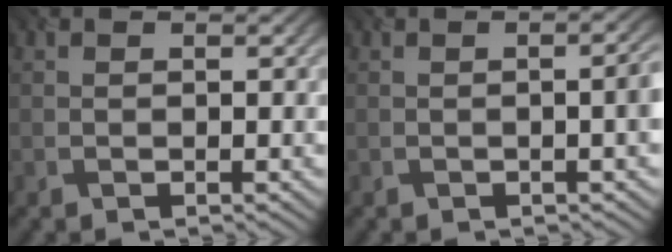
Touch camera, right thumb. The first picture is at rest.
{"total": 3.2, "force": [-0.3, 0.8, 3.0], "torque": [-0.039, 0.006, -0.005]}